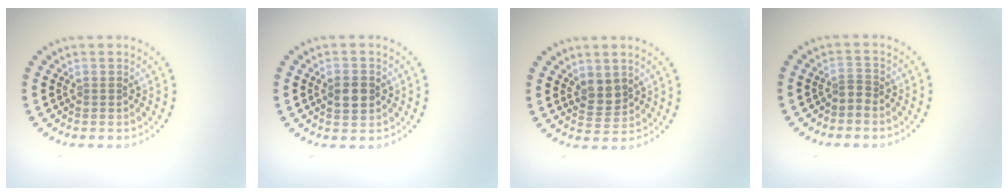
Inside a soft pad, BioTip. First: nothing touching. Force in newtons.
{"total": 2.6, "press": 2.6, "slide": 0.0}
{"total": 2.2, "press": 1.9, "slide": 1.0}
{"total": 1.0, "press": 0.6, "slide": 0.8}